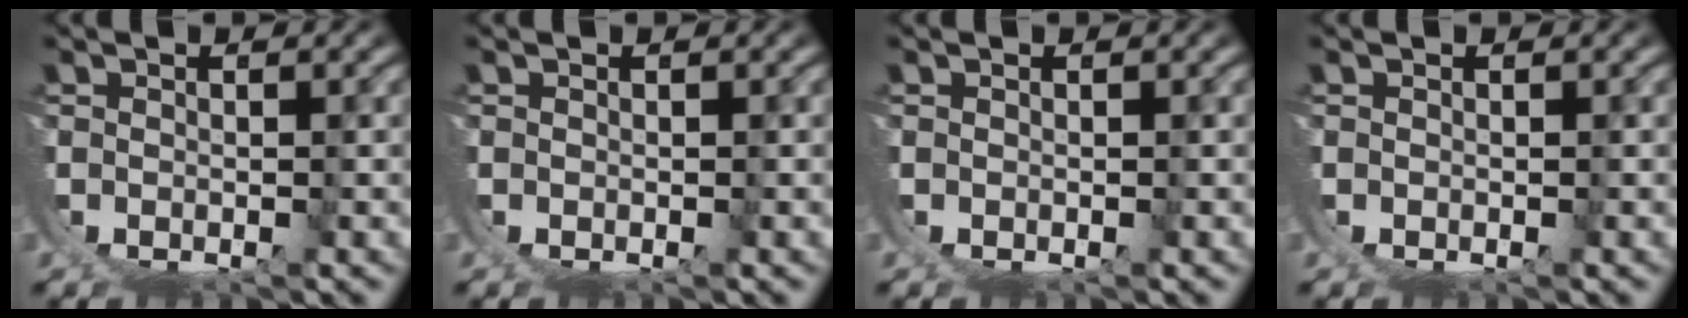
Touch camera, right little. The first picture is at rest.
{"total": 0.0}
{"total": 0.0}
{"total": 0.0}